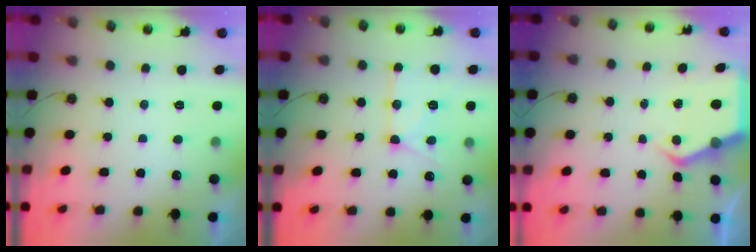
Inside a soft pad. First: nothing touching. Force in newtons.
{"total": 12.8, "press": 12.8, "slide": 1.4}
{"total": 5.9, "press": 5.9, "slide": 0.6}